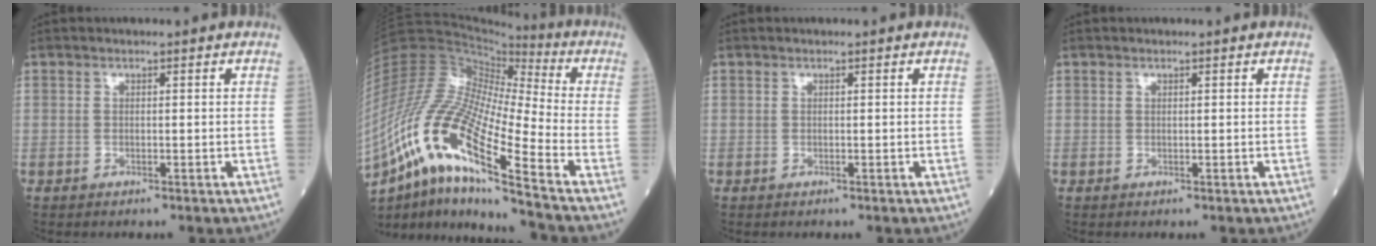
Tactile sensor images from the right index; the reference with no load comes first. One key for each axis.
{"total": 21.7, "fx": -12.6, "fy": 2.1, "fz": 17.5, "tx": -0.395, "ty": -0.028, "tz": -0.238}
{"total": 0.0}
{"total": 0.0}